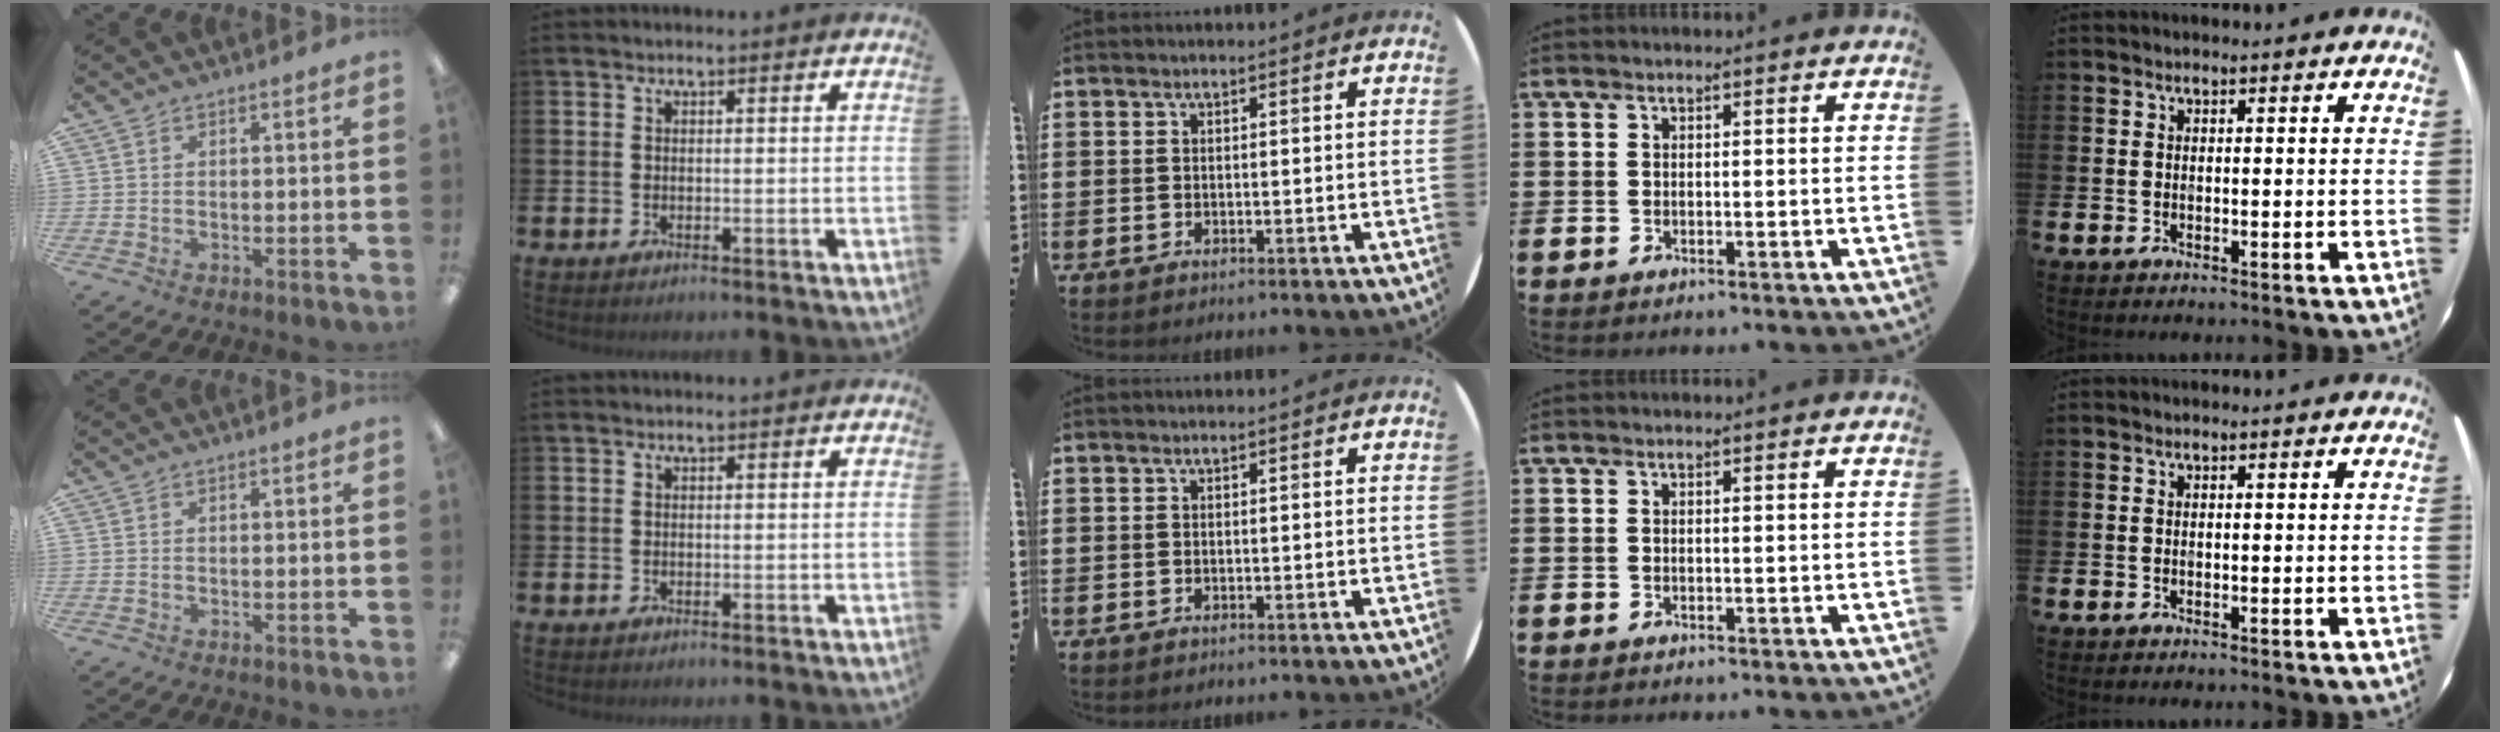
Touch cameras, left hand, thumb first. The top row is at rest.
{}